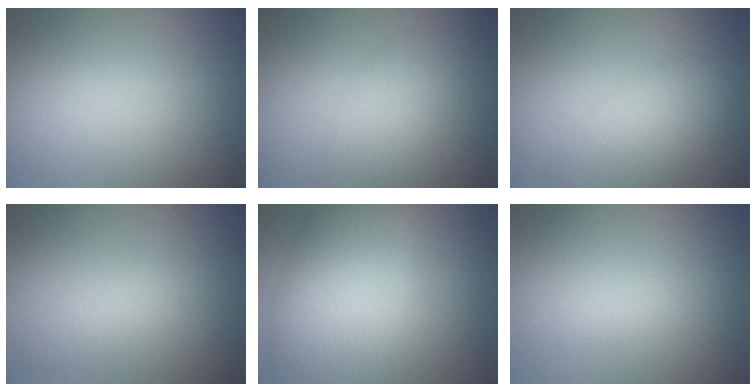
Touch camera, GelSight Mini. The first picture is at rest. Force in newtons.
{"total": 3.1, "press": 3.1, "slide": 0.2}
{"total": 4.2, "press": 4.2, "slide": 0.2}
{"total": 1.9, "press": 1.9, "slide": 0.0}
{"total": 8.1, "press": 8.1, "slide": 0.5}
{"total": 1.0, "press": 1.0, "slide": 0.0}